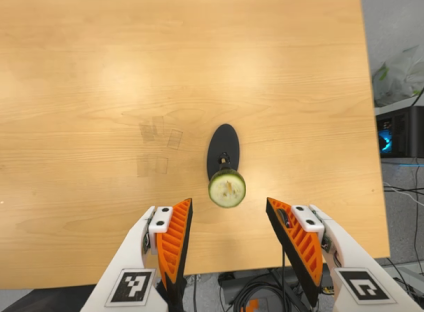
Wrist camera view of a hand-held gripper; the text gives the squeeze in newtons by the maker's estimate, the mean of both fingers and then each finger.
{"total": 0.0}